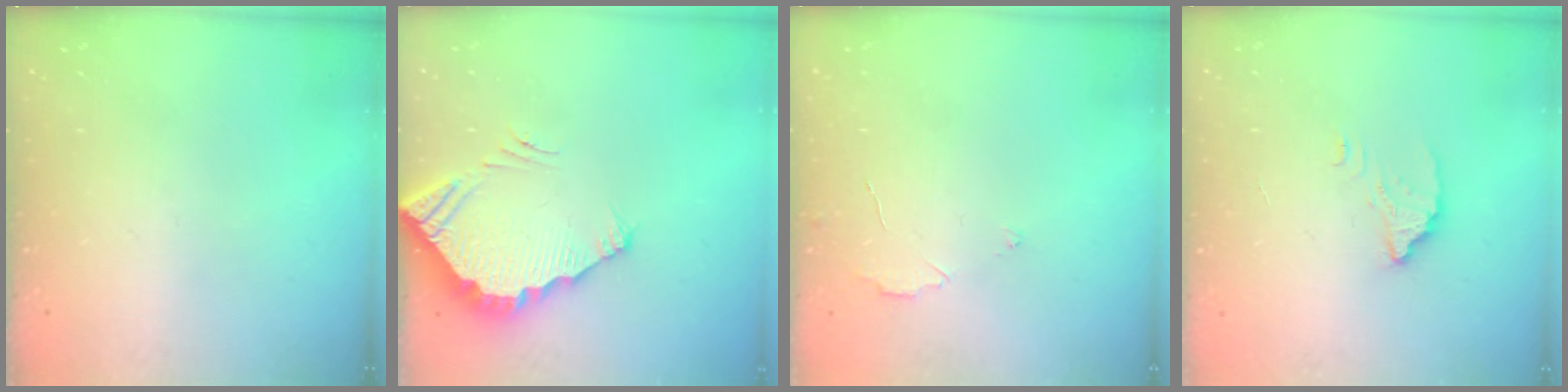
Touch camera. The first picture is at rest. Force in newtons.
{"total": 3.9, "press": 3.9, "slide": 0.3}
{"total": 2.6, "press": 2.6, "slide": 0.2}
{"total": 3.1, "press": 3.1, "slide": 0.2}